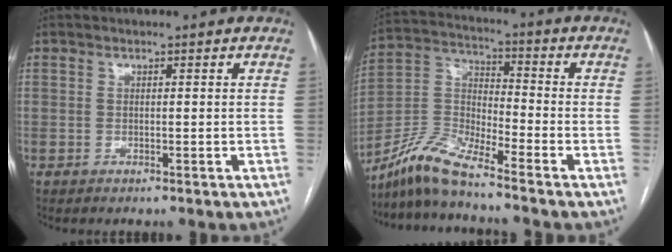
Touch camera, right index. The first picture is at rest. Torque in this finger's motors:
{"motor_torque": [0.88, -1.18, 0.07, 0.01]}